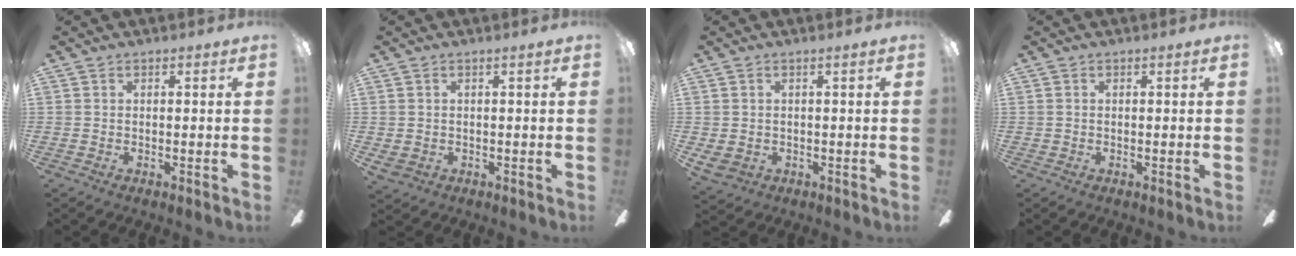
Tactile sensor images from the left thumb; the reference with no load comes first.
{"total": 1.7, "force": [0.2, 1.1, 1.3], "torque": [-0.032, 0.001, 0.000]}
{"total": 2.7, "force": [0.1, 1.9, 2.0], "torque": [-0.050, 0.000, -0.001]}
{"total": 0.0}